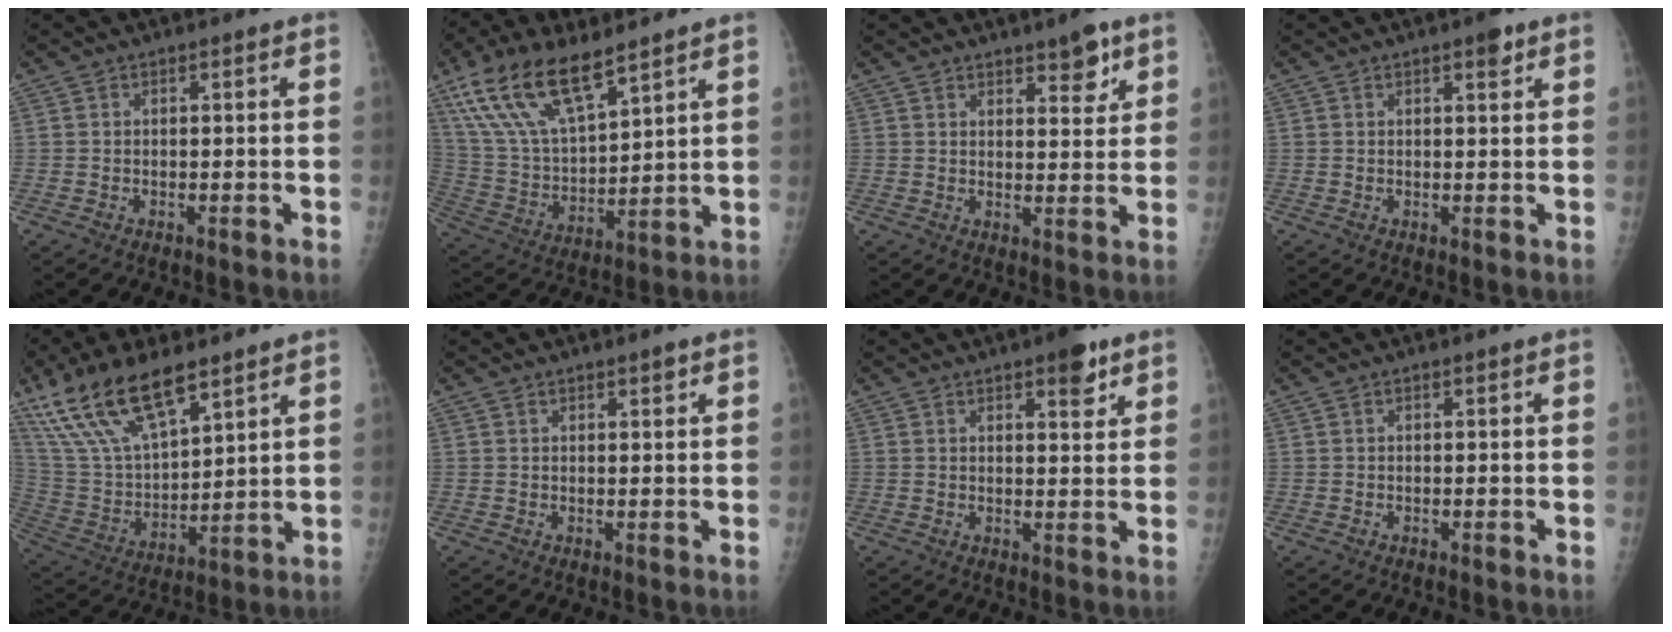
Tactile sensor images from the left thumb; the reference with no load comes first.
{"total": 17.4, "force": [11.2, 6.7, 11.5], "torque": [-0.204, -0.039, 0.226]}
{"total": 5.3, "force": [3.5, 2.0, 3.4], "torque": [-0.028, -0.023, 0.048]}
{"total": 2.4, "force": [1.5, 0.8, 1.7], "torque": [-0.016, -0.006, 0.019]}
{"total": 18.7, "force": [12.5, 7.2, 11.8], "torque": [-0.206, -0.046, 0.251]}
{"total": 1.3, "force": [1.0, 0.4, 0.7], "torque": [-0.004, -0.005, 0.014]}
{"total": 5.1, "force": [3.2, 1.8, 3.6], "torque": [-0.033, -0.016, 0.040]}
{"total": 0.0}